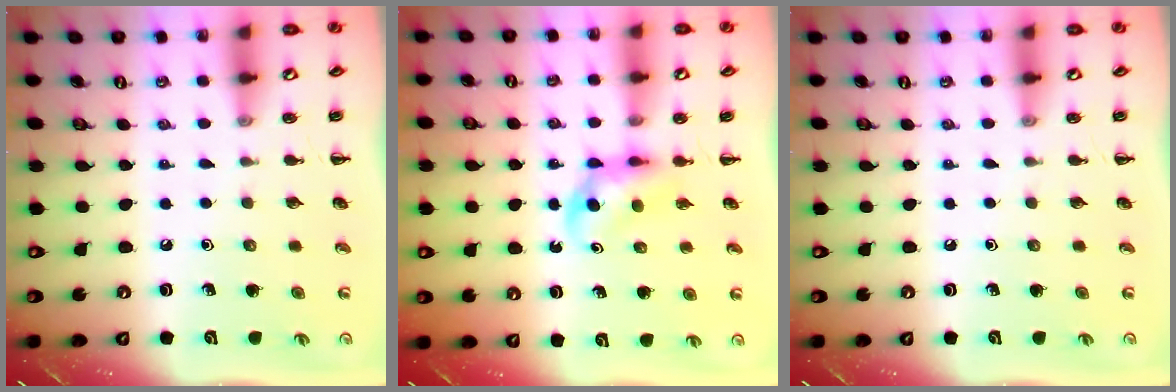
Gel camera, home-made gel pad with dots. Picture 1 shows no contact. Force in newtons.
{"total": 3.2, "press": 3.0, "slide": 1.0}
{"total": 0.0}